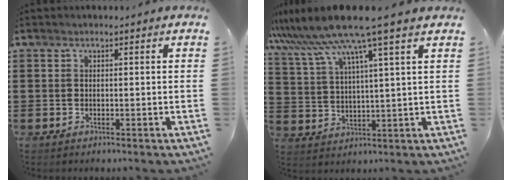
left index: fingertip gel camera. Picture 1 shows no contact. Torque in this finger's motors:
{"motor_torque": [2.14, 0.00, 0.54, 0.21]}